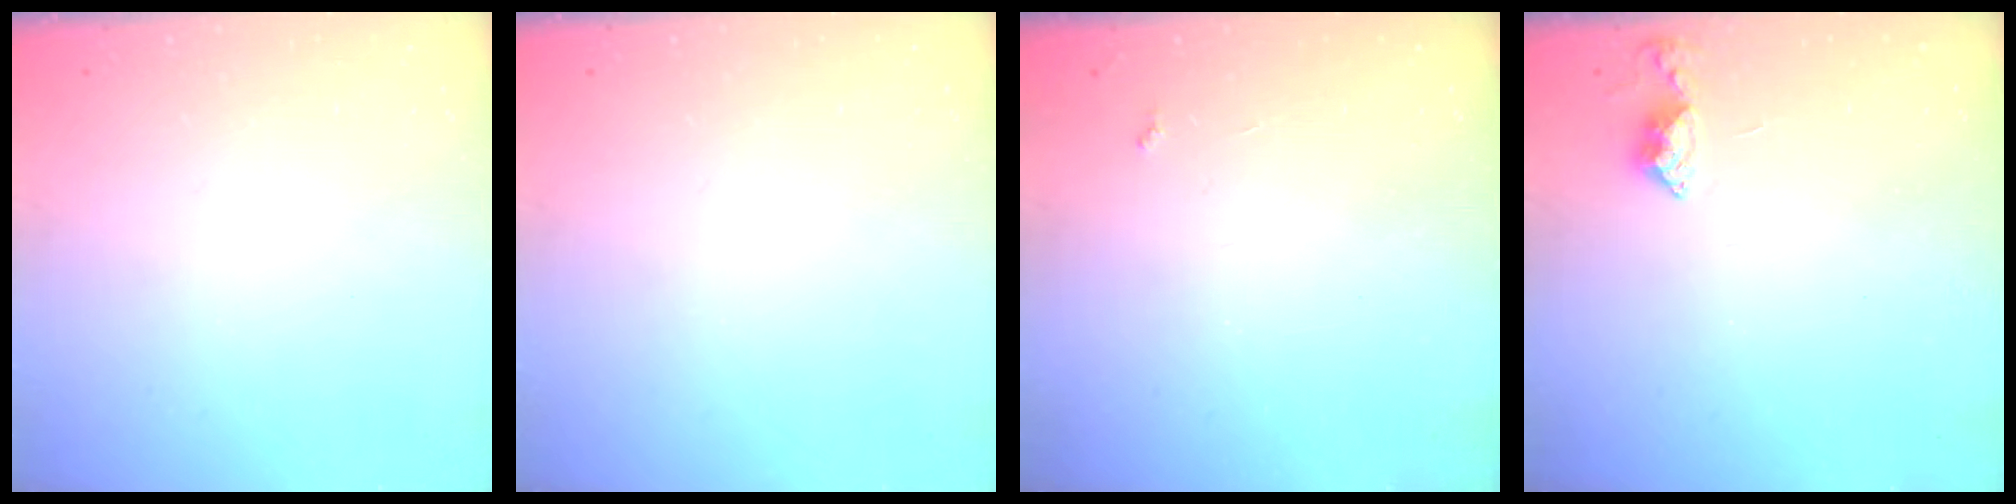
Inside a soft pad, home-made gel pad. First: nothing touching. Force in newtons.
{"total": 0.0}
{"total": 2.2, "press": 2.1, "slide": 0.4}
{"total": 5.3, "press": 5.2, "slide": 0.7}